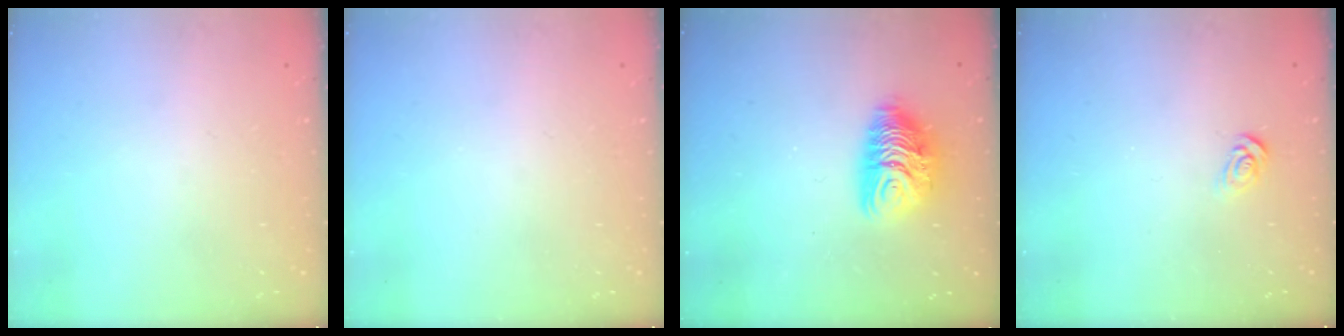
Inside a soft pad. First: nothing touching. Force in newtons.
{"total": 0.0}
{"total": 10.0, "press": 10.0, "slide": 0.7}
{"total": 3.8, "press": 3.8, "slide": 0.4}